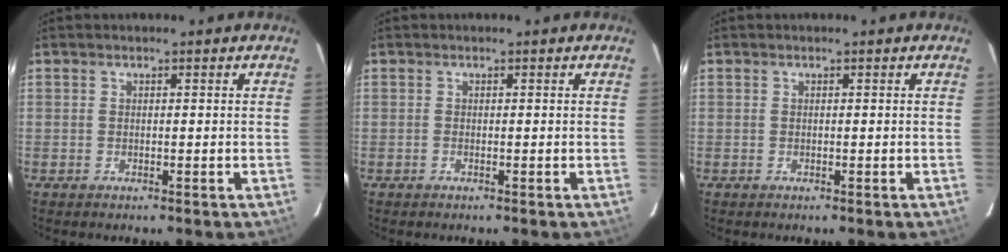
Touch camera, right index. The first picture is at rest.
{"total": 0.0}
{"total": 0.0}